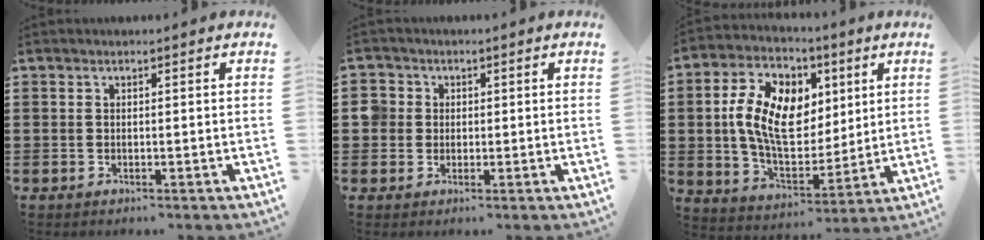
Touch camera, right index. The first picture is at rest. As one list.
[{"total": 3.3, "force": [0.4, 3.2, 0.7], "torque": [-0.029, 0.012, 0.006]}, {"total": 12.2, "force": [2.4, 7.7, 9.1], "torque": [-0.208, 0.011, 0.046]}]